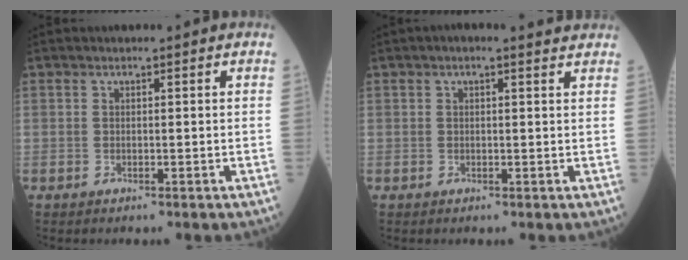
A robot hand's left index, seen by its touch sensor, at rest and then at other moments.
{"total": 3.6, "force": [2.9, 0.6, 2.1], "torque": [-0.033, 0.021, 0.030]}